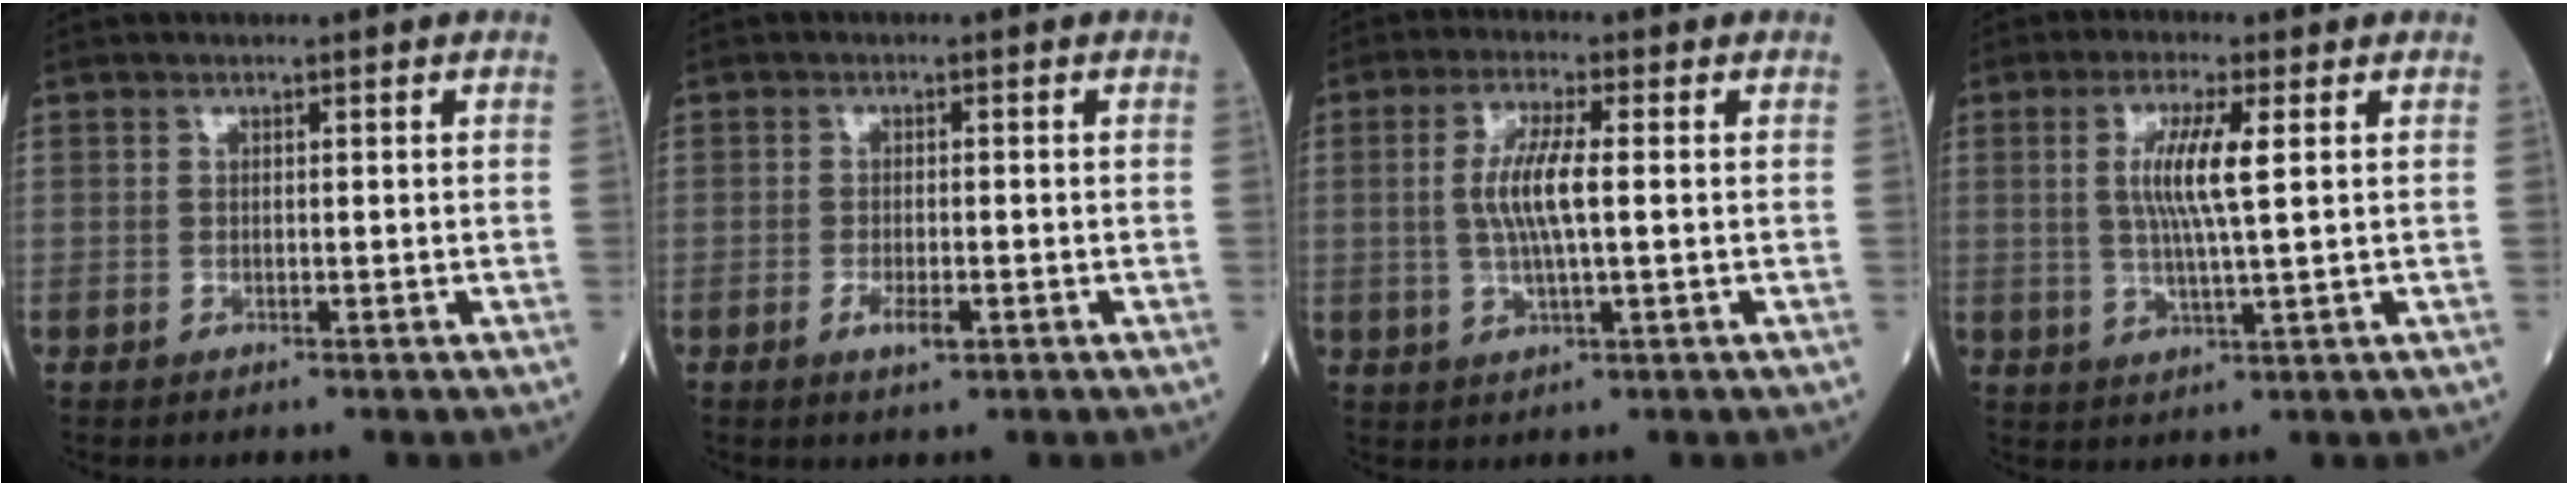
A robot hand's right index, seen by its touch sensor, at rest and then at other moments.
{"total": 2.5, "force": [-1.1, 0.7, 2.2], "torque": [-0.041, -0.002, -0.016]}
{"total": 6.6, "force": [0.4, 0.8, 6.5], "torque": [-0.134, 0.000, 0.007]}
{"total": 6.9, "force": [1.5, 0.1, 6.8], "torque": [-0.136, 0.000, 0.028]}